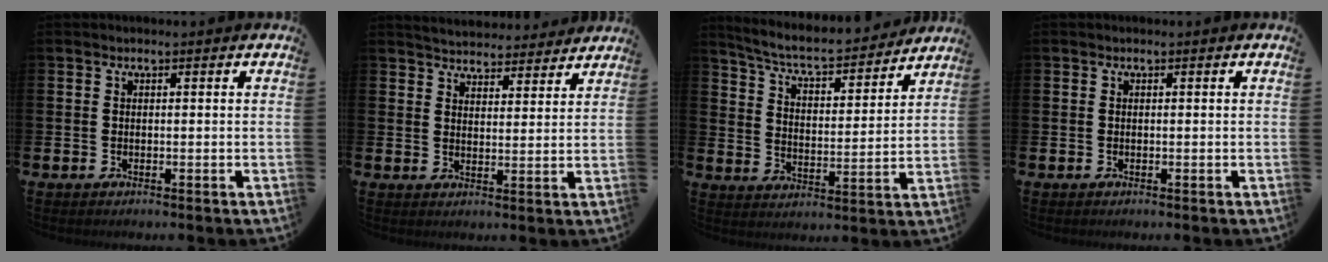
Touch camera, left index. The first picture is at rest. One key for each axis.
{"total": 4.6, "fx": 4.5, "fy": 0.8, "fz": -0.3, "tx": -0.007, "ty": -0.033, "tz": 0.079}
{"total": 6.6, "fx": 6.2, "fy": 1.0, "fz": 2.3, "tx": -0.074, "ty": -0.048, "tz": 0.101}
{"total": 0.0}